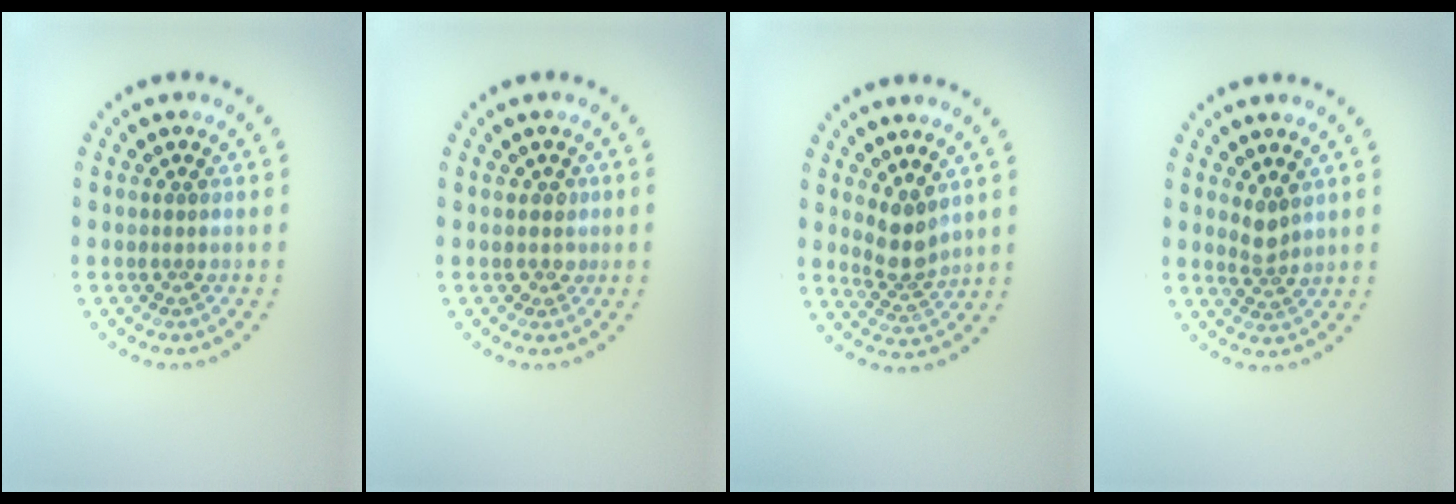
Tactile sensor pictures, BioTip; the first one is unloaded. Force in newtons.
{"total": 0.8, "press": 0.6, "slide": 0.6}
{"total": 2.7, "press": 2.1, "slide": 1.7}
{"total": 1.7, "press": 1.3, "slide": 1.2}